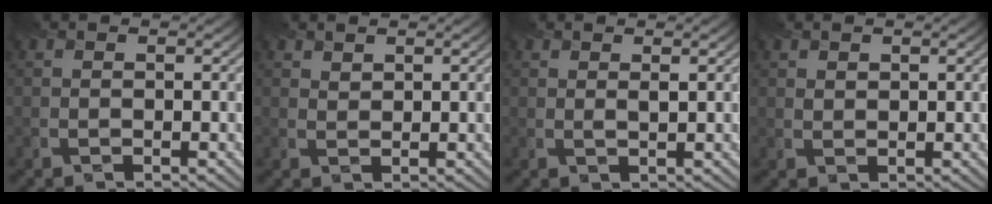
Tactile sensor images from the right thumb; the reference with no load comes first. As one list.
[{"total": 1.2, "force": [1.1, 0.4, 0.0], "torque": [-0.006, -0.003, 0.027]}, {"total": 0.8, "force": [0.7, 0.1, 0.4], "torque": [-0.012, -0.002, 0.014]}, {"total": 1.1, "force": [0.9, 0.6, 0.0], "torque": [-0.004, -0.003, 0.021]}]